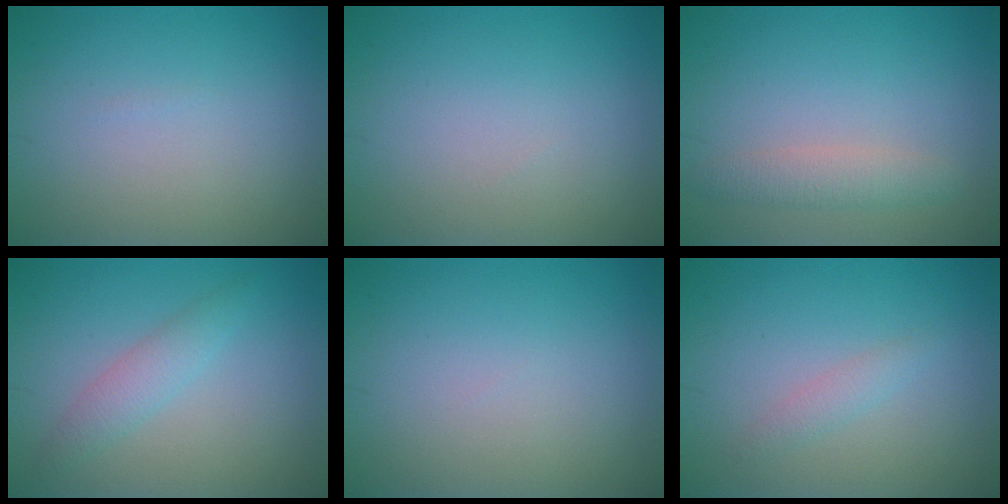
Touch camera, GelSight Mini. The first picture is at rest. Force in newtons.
{"total": 0.0}
{"total": 2.1, "press": 2.1, "slide": 0.0}
{"total": 2.2, "press": 2.2, "slide": 0.1}
{"total": 0.0}
{"total": 1.2, "press": 1.2, "slide": 0.0}